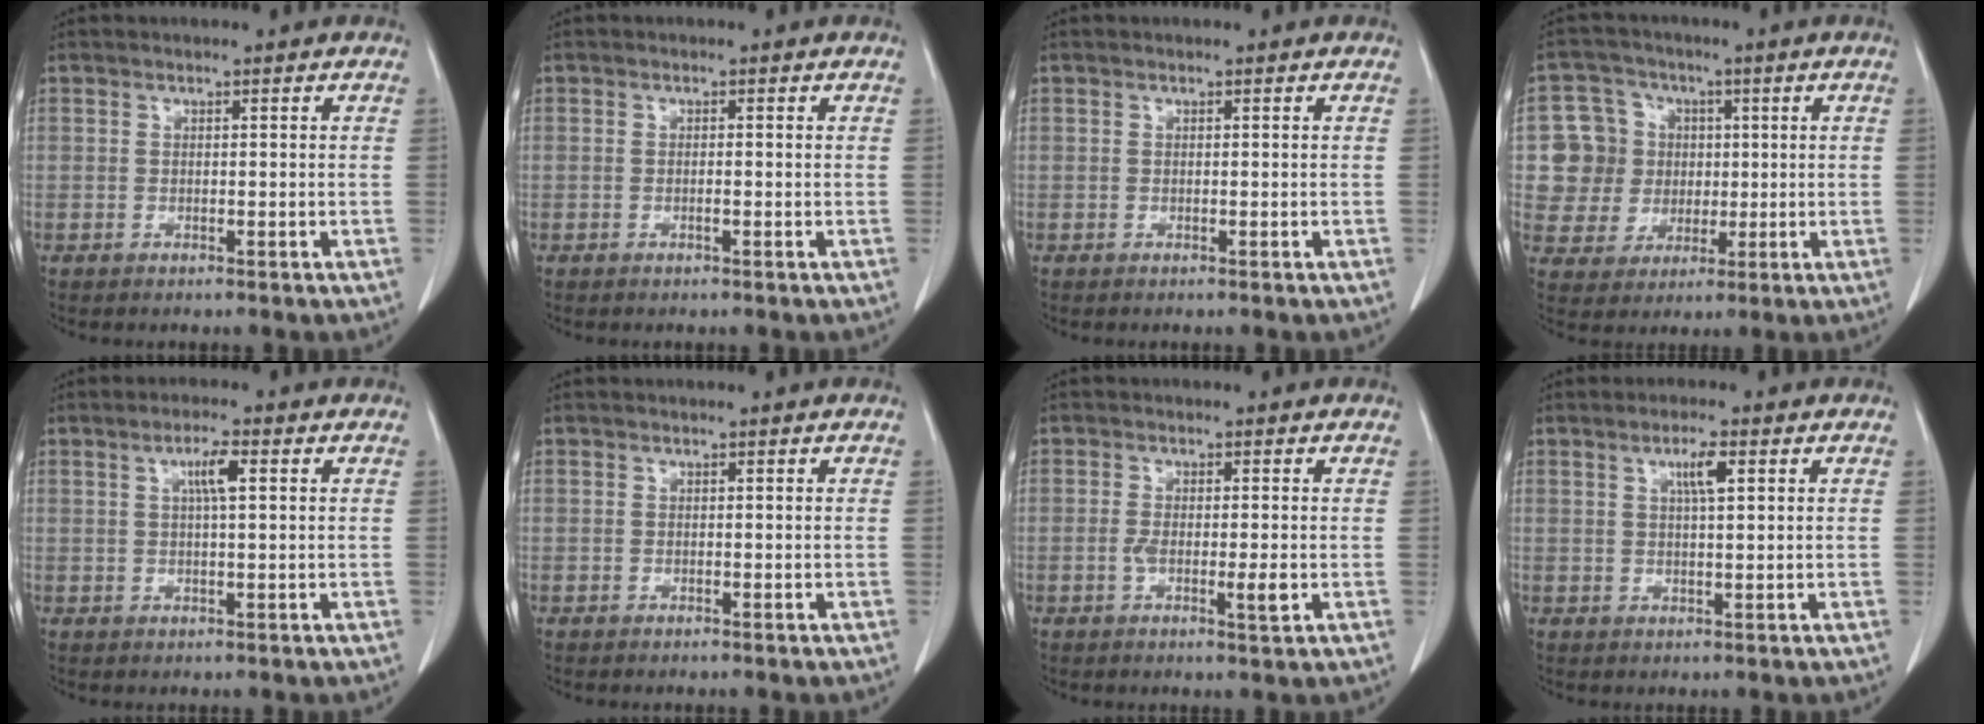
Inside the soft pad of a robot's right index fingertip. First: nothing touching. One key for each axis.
{"total": 0.7, "fx": -0.2, "fy": 0.0, "fz": 0.6, "tx": -0.012, "ty": 0.000, "tz": -0.003}
{"total": 0.0}
{"total": 8.9, "fx": 1.1, "fy": 8.7, "fz": 1.4, "tx": -0.032, "ty": 0.027, "tz": 0.027}
{"total": 3.4, "fx": 1.1, "fy": 0.4, "fz": 3.2, "tx": -0.059, "ty": 0.003, "tz": 0.018}
{"total": 0.0}
{"total": 3.9, "fx": -0.9, "fy": 0.7, "fz": 3.7, "tx": -0.068, "ty": -0.005, "tz": -0.014}
{"total": 3.3, "fx": 1.3, "fy": 0.3, "fz": 3.0, "tx": -0.052, "ty": 0.000, "tz": 0.022}